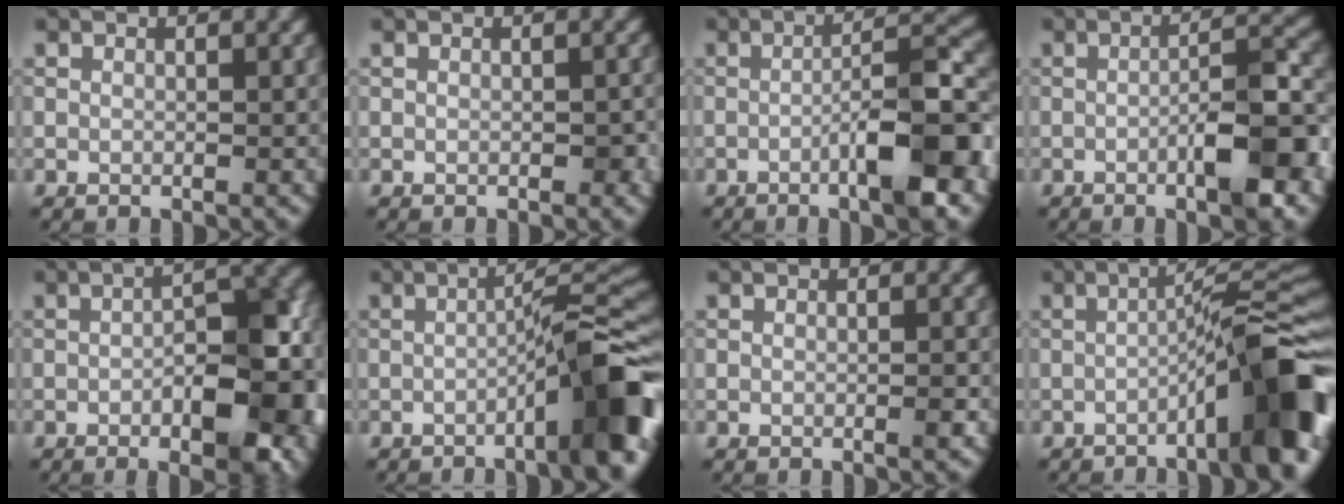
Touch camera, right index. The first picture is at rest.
{"total": 0.9, "force": [-0.2, 0.5, 0.7], "torque": [-0.012, 0.001, -0.001]}
{"total": 8.0, "force": [-2.7, 1.5, 7.4], "torque": [-0.104, 0.016, -0.047]}
{"total": 7.0, "force": [-2.2, 1.4, 6.5], "torque": [-0.093, 0.013, -0.037]}
{"total": 9.5, "force": [-2.4, 3.9, 8.4], "torque": [-0.106, 0.005, -0.036]}
{"total": 9.1, "force": [-3.8, 1.3, 8.1], "torque": [-0.096, 0.028, -0.065]}
{"total": 0.8, "force": [-0.3, 0.0, 0.8], "torque": [-0.011, 0.001, -0.006]}
{"total": 10.9, "force": [-4.4, 1.9, 9.9], "torque": [-0.115, 0.023, -0.068]}